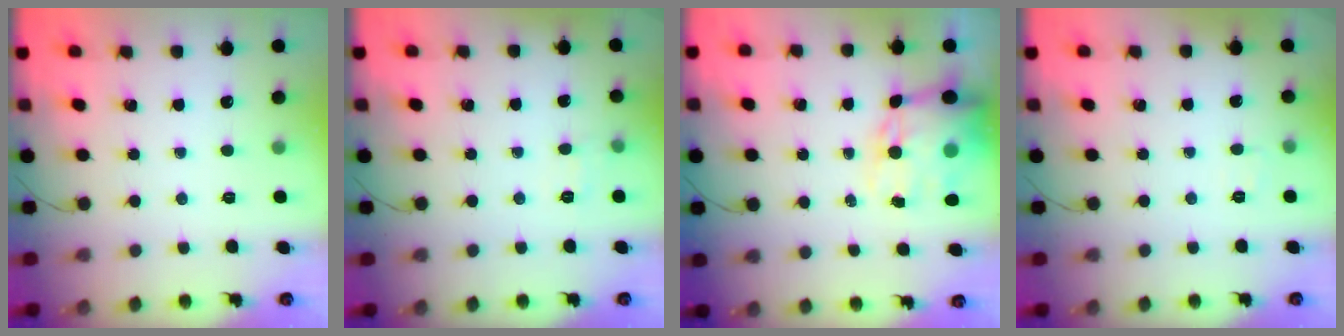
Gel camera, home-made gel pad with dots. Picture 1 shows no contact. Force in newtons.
{"total": 5.5, "press": 5.2, "slide": 1.5}
{"total": 15.1, "press": 14.7, "slide": 3.3}
{"total": 2.0, "press": 1.7, "slide": 1.1}